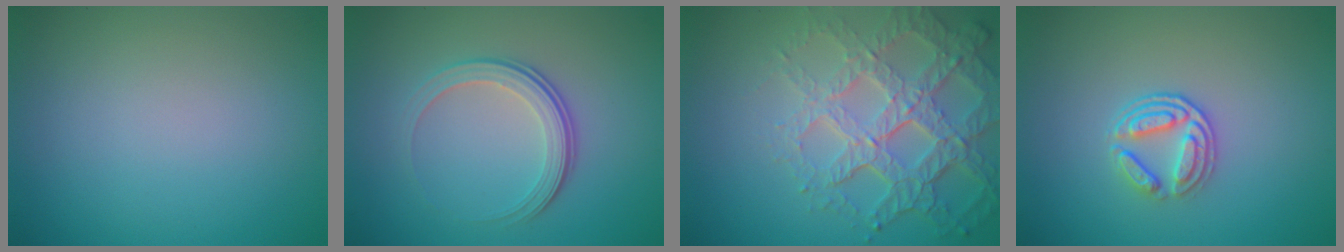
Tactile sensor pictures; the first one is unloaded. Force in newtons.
{"total": 3.7, "press": 2.6, "slide": 2.6}
{"total": 7.5, "press": 5.2, "slide": 5.4}
{"total": 2.6, "press": 2.1, "slide": 1.6}